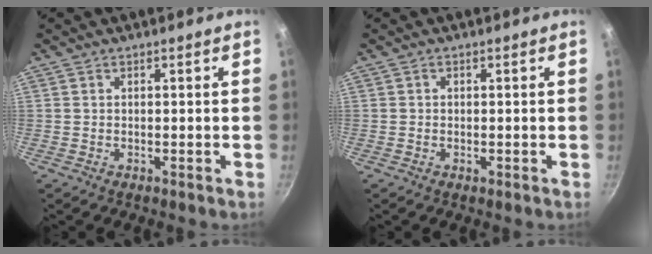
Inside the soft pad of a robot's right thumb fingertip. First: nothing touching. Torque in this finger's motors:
{"motor_torque": [0.12, -0.40, 0.26, 0.14, -0.03]}